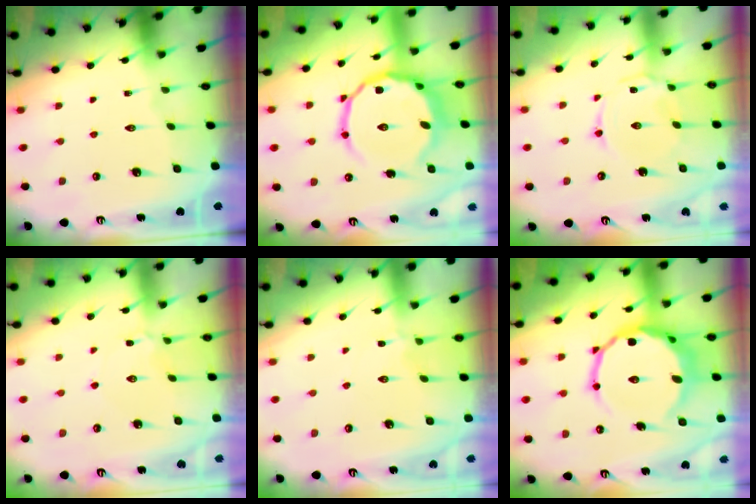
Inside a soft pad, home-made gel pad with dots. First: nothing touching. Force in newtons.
{"total": 15.7, "press": 15.5, "slide": 2.1}
{"total": 2.9, "press": 2.9, "slide": 0.4}
{"total": 3.3, "press": 3.3, "slide": 0.4}
{"total": 1.9, "press": 1.8, "slide": 0.5}
{"total": 14.9, "press": 14.4, "slide": 3.5}